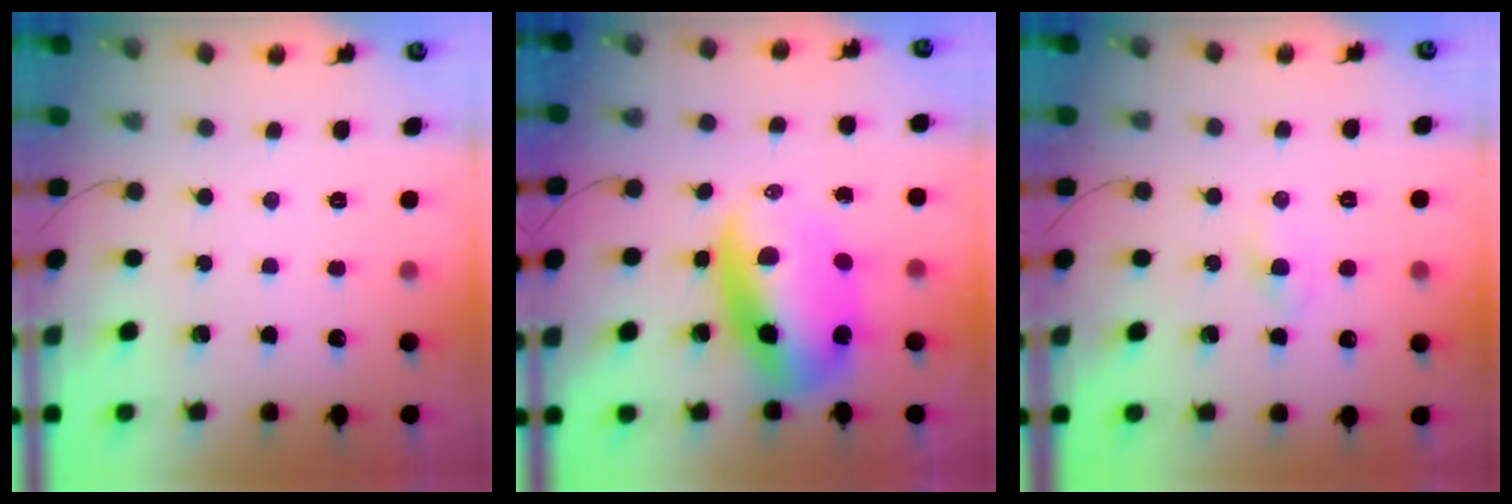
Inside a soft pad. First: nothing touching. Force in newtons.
{"total": 13.4, "press": 13.0, "slide": 3.1}
{"total": 1.3, "press": 1.0, "slide": 0.8}